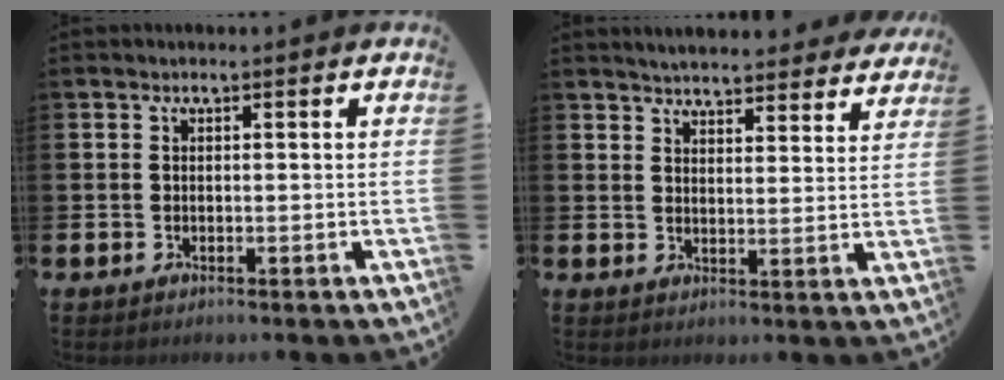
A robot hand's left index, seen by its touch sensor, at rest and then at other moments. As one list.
[{"total": 4.8, "force": [4.7, 0.5, 0.3], "torque": [-0.009, -0.035, 0.081]}]